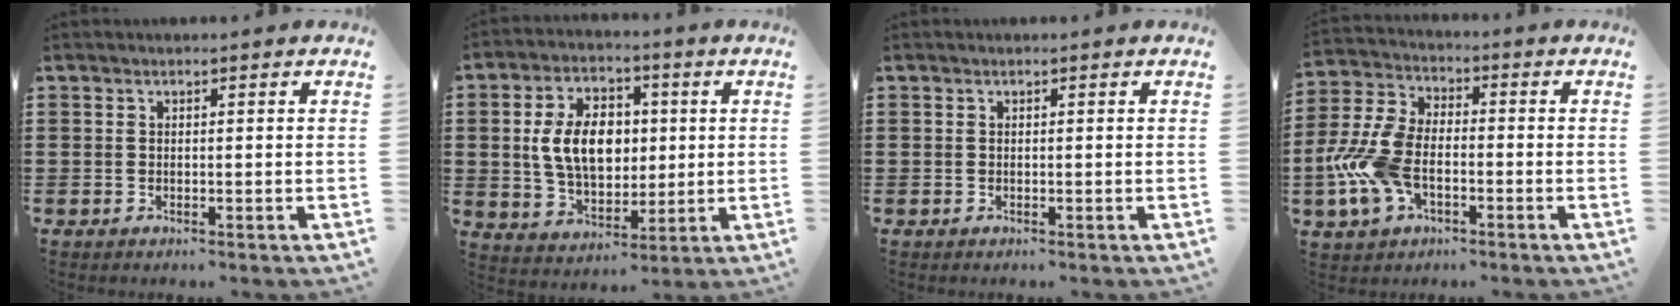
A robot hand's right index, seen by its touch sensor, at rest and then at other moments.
{"total": 10.3, "force": [1.0, 6.9, 7.6], "torque": [-0.160, 0.013, 0.013]}
{"total": 0.0}
{"total": 9.5, "force": [-2.7, 5.4, 7.3], "torque": [-0.195, -0.006, -0.057]}